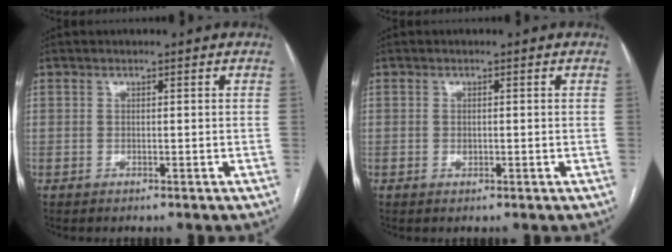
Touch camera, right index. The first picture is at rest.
{"total": 0.7, "force": [0.1, 0.5, 0.5], "torque": [-0.006, 0.001, 0.003]}